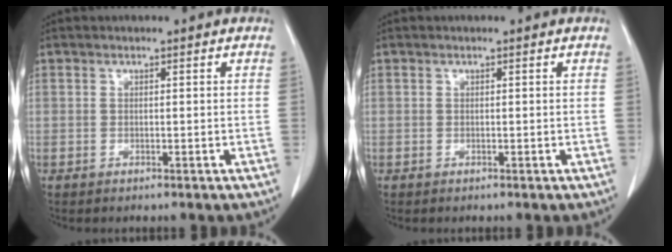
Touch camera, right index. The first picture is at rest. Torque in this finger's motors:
{"motor_torque": [0.00, 0.00, 0.00, 0.00]}